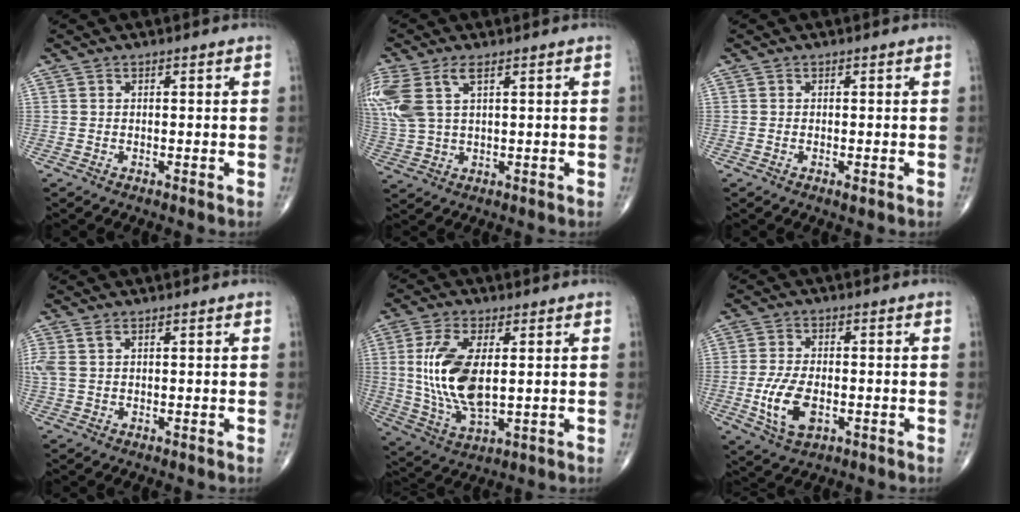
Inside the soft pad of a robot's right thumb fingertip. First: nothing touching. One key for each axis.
{"total": 11.3, "fx": 4.1, "fy": 5.4, "fz": 9.0, "tx": -0.240, "ty": 0.006, "tz": 0.091}
{"total": 0.7, "fx": -0.2, "fy": 0.2, "fz": 0.6, "tx": -0.011, "ty": -0.003, "tz": -0.004}
{"total": 3.1, "fx": 1.2, "fy": 1.6, "fz": 2.4, "tx": -0.084, "ty": 0.015, "tz": 0.032}
{"total": 14.2, "fx": 1.5, "fy": 6.6, "fz": 12.4, "tx": -0.257, "ty": -0.014, "tz": 0.039}
{"total": 8.6, "fx": -2.1, "fy": 4.6, "fz": 7.0, "tx": -0.137, "ty": -0.003, "tz": -0.034}